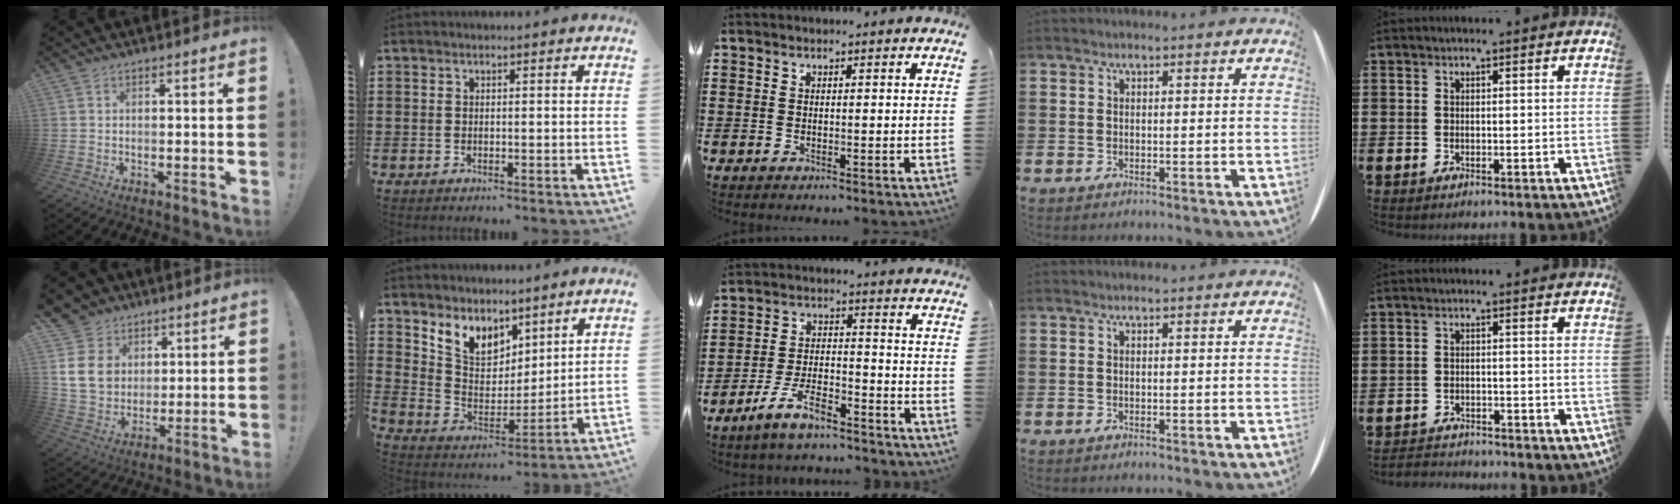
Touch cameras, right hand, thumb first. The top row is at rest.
{"thumb": {"total": 13.6, "force": [4.8, 11.6, 5.3], "torque": [-0.077, -0.022, 0.107]}, "index": {"total": 7.2, "force": [5.6, 4.3, 1.3], "torque": [-0.063, -0.025, 0.107]}, "middle": {"total": 7.1, "force": [-6.0, 1.5, 3.5], "torque": [-0.074, 0.003, -0.118]}, "little": {"total": 2.1, "force": [-2.1, 0.1, -0.3], "torque": [-0.001, 0.003, -0.047]}}